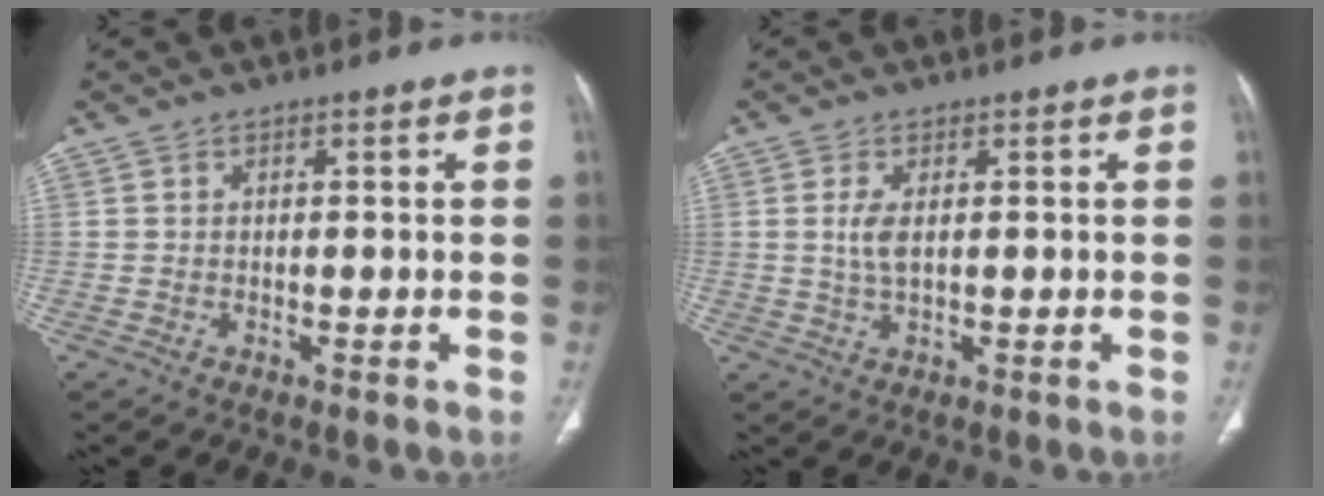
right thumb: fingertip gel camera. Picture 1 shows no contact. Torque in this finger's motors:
{"motor_torque": [-0.49, 0.49, 0.13, 0.64, 0.02]}